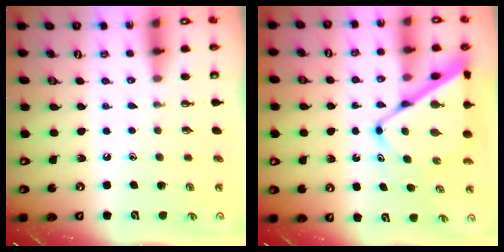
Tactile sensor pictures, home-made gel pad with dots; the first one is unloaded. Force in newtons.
{"total": 11.8, "press": 11.8, "slide": 0.8}